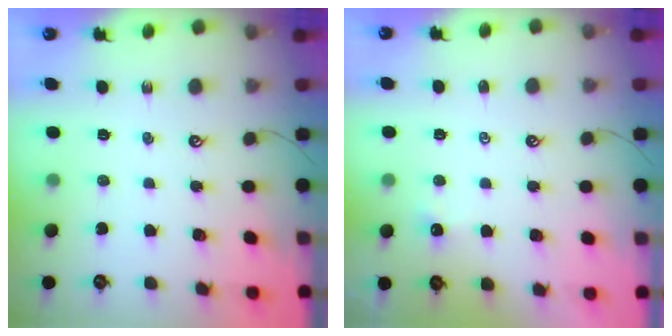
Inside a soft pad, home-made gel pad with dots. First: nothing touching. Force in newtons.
{"total": 0.0}